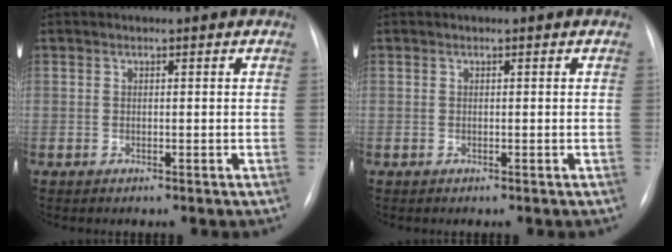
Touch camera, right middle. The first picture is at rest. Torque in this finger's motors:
{"motor_torque": [-0.01, -0.01, 0.00, 0.00]}